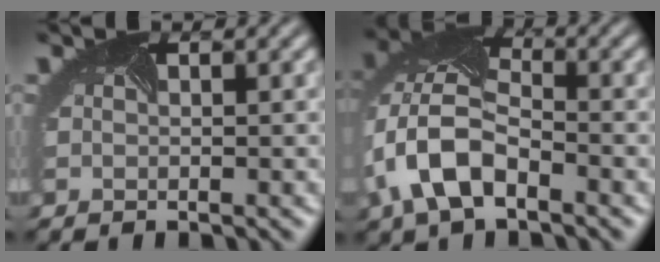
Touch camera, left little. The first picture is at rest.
{"total": 7.8, "force": [-2.8, 4.3, 6.0], "torque": [-0.136, 0.003, -0.064]}